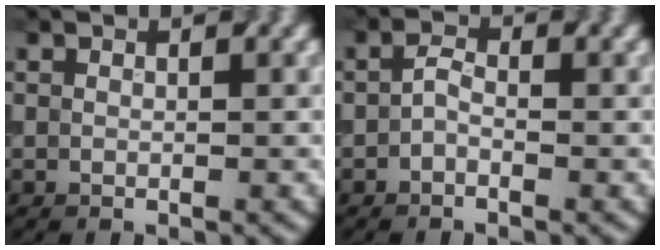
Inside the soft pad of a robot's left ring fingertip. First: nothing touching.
{"total": 1.4, "force": [-1.0, 0.5, 0.8], "torque": [-0.017, 0.010, -0.015]}